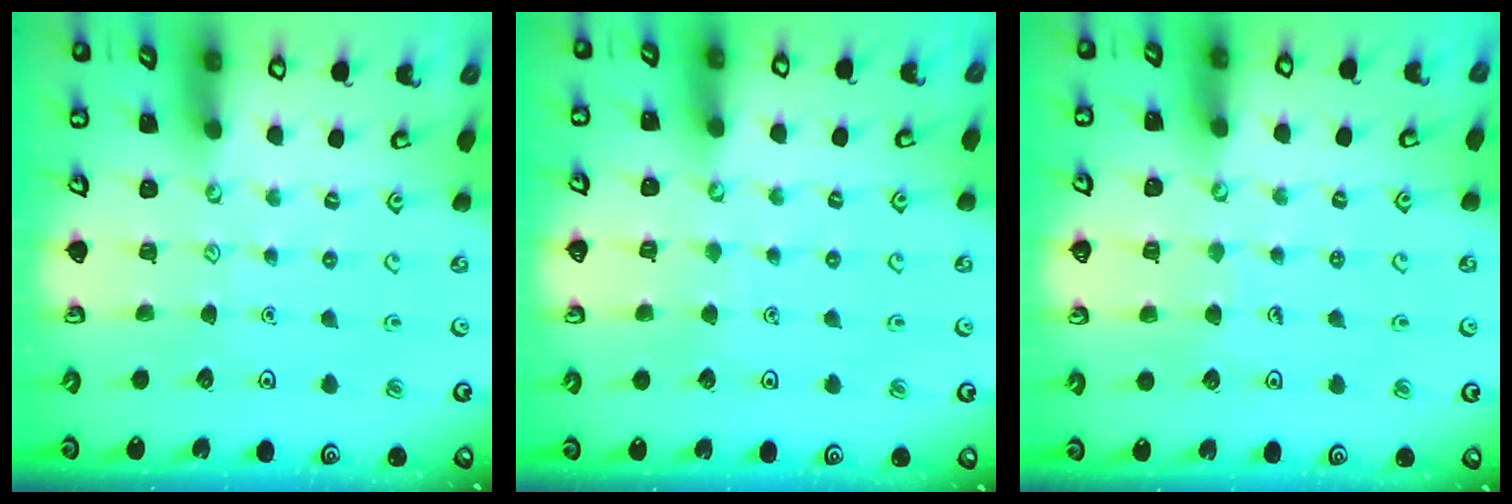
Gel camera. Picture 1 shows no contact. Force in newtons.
{"total": 2.9, "press": 2.9, "slide": 0.3}
{"total": 3.3, "press": 3.3, "slide": 0.2}